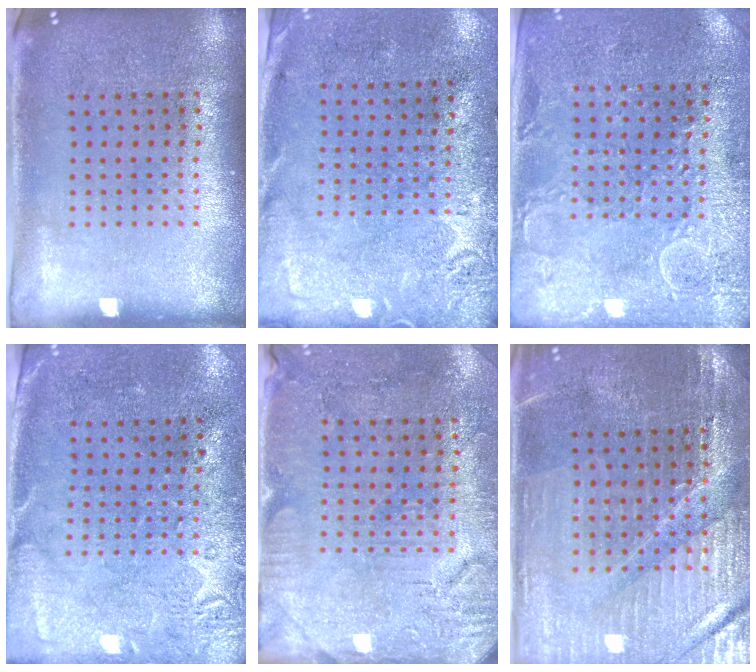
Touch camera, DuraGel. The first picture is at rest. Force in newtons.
{"total": 2.8, "press": 2.2, "slide": 1.7}
{"total": 2.8, "press": 2.7, "slide": 0.8}
{"total": 2.7, "press": 2.2, "slide": 1.5}
{"total": 3.1, "press": 2.8, "slide": 1.3}
{"total": 3.2, "press": 3.1, "slide": 0.5}